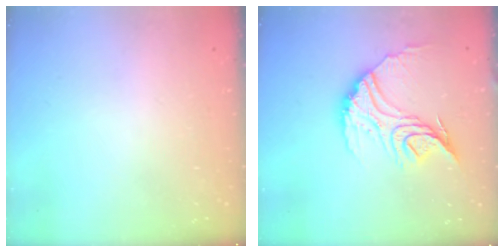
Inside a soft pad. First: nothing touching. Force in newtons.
{"total": 16.7, "press": 16.6, "slide": 1.5}